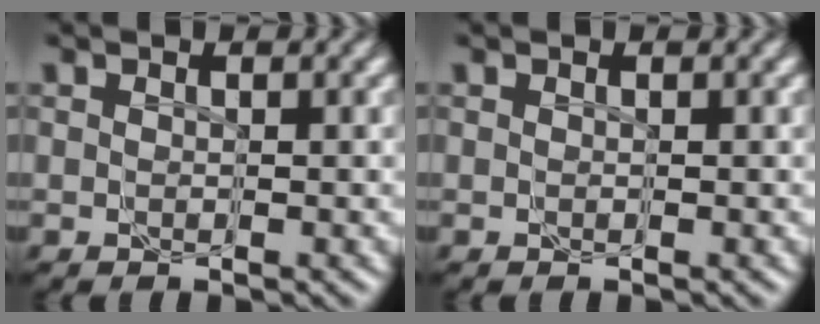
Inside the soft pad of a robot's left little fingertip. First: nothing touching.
{"total": 0.0}